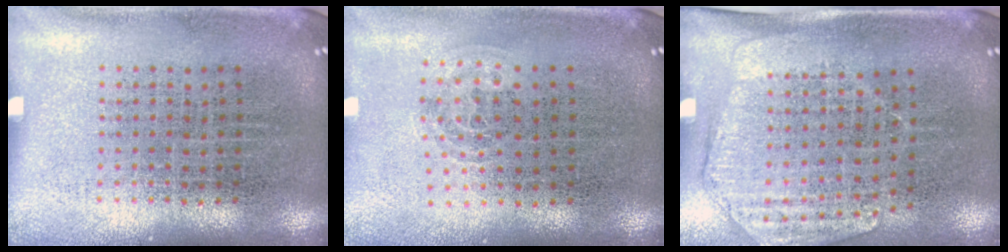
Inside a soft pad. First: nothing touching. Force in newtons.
{"total": 1.0, "press": 0.6, "slide": 0.8}
{"total": 1.7, "press": 1.5, "slide": 0.9}